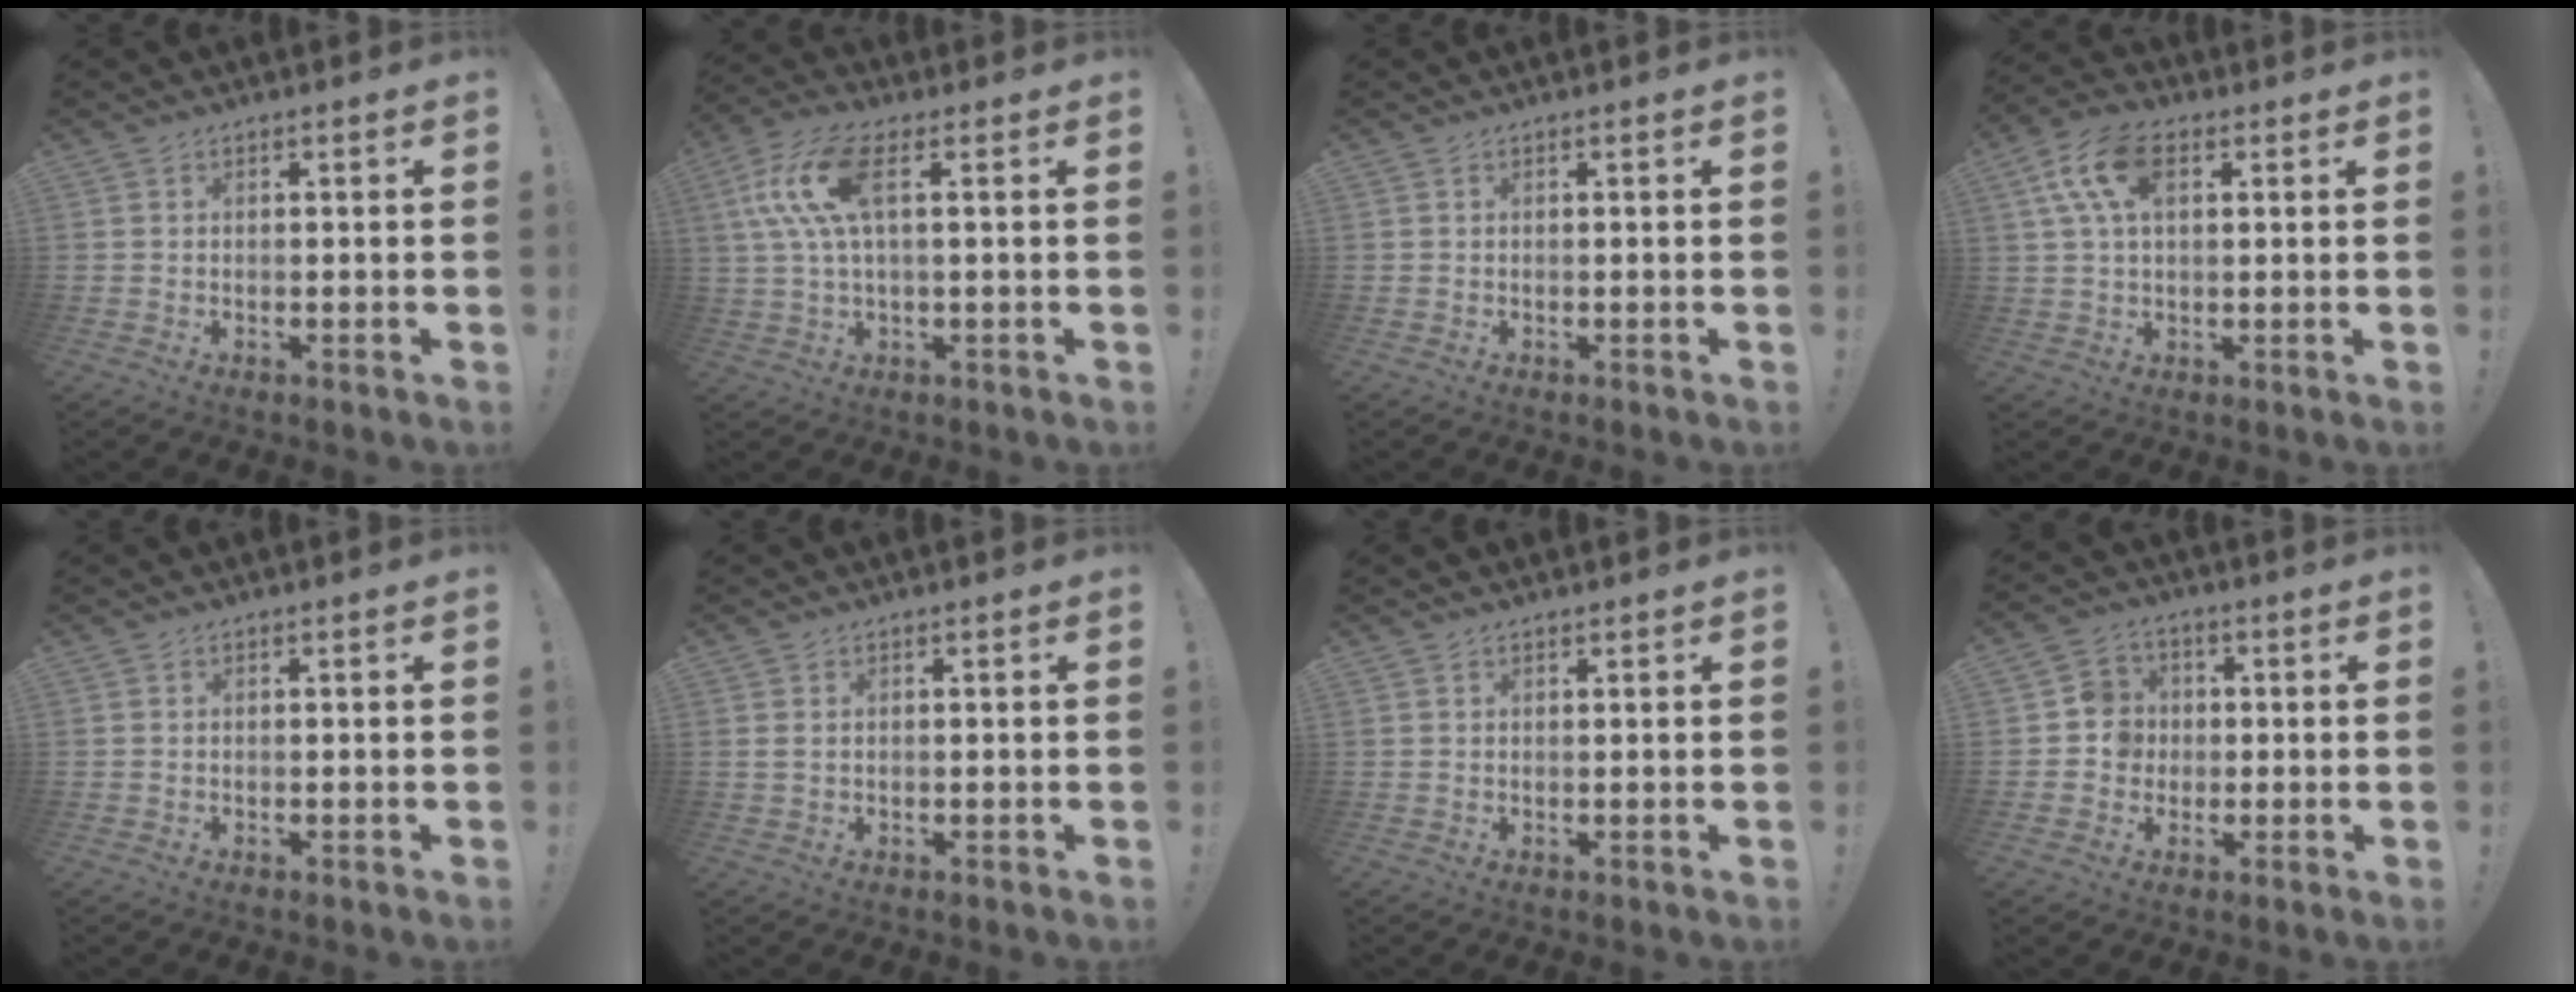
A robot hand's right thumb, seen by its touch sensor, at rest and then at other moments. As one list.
[{"total": 12.7, "force": [3.6, 4.7, 11.3], "torque": [-0.229, 0.000, 0.068]}, {"total": 0.0}, {"total": 12.2, "force": [4.0, 6.8, 9.3], "torque": [-0.168, 0.006, 0.078]}, {"total": 0.0}, {"total": 1.2, "force": [0.5, 0.7, 0.9], "torque": [-0.017, 0.003, 0.010]}, {"total": 1.0, "force": [1.0, 0.2, 0.0], "torque": [0.008, -0.004, 0.017]}, {"total": 7.0, "force": [-0.8, 6.8, 1.7], "torque": [-0.019, 0.014, -0.012]}]